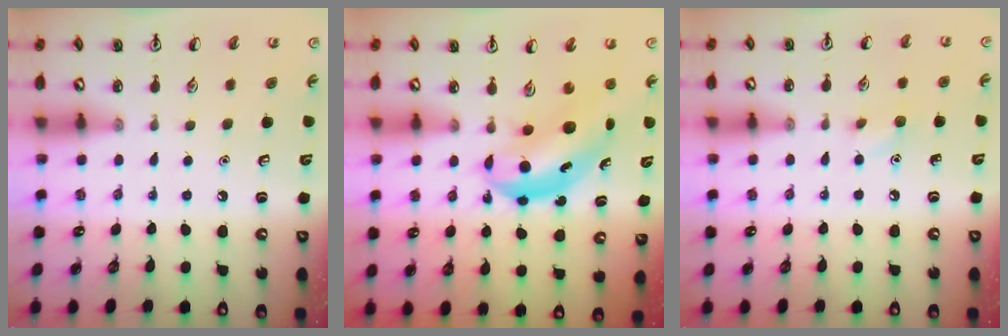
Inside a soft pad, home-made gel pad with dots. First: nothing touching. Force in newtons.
{"total": 5.5, "press": 5.4, "slide": 1.2}
{"total": 5.9, "press": 5.7, "slide": 1.7}